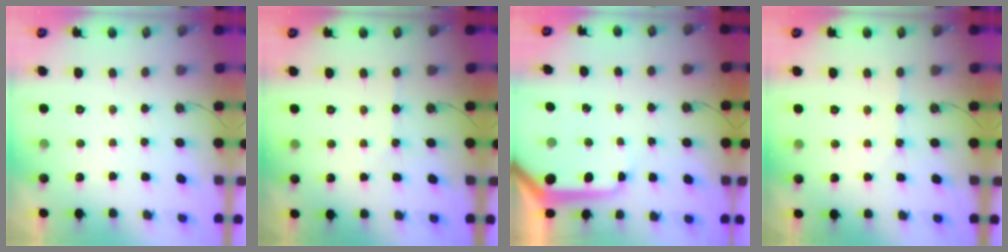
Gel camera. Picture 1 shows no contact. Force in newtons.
{"total": 1.6, "press": 1.5, "slide": 0.3}
{"total": 9.1, "press": 9.1, "slide": 0.9}
{"total": 2.4, "press": 2.4, "slide": 0.2}